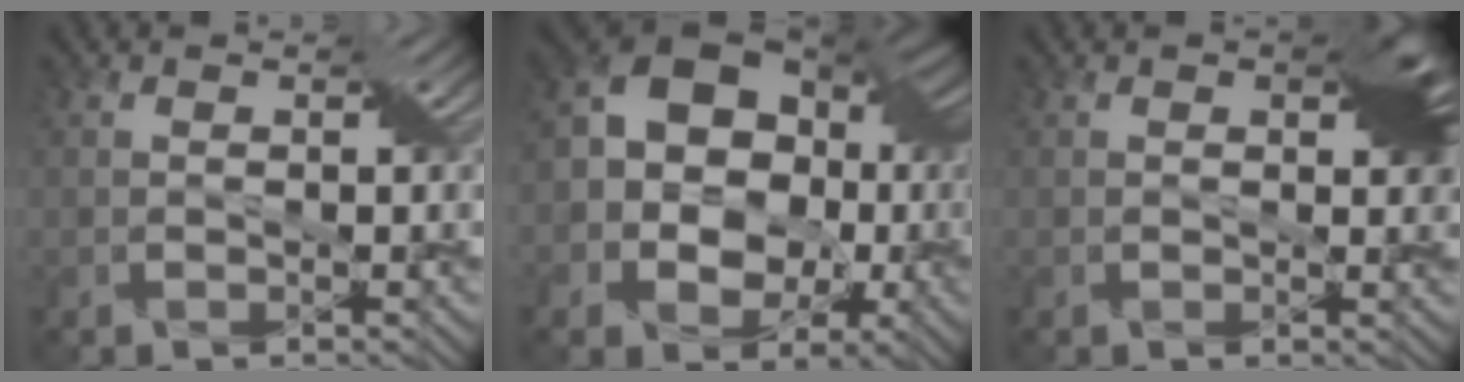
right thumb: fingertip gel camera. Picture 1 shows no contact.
{"total": 14.7, "force": [-0.4, 11.3, 9.4], "torque": [-0.142, 0.012, -0.017]}
{"total": 3.5, "force": [1.2, 1.5, 2.9], "torque": [-0.036, 0.001, 0.017]}